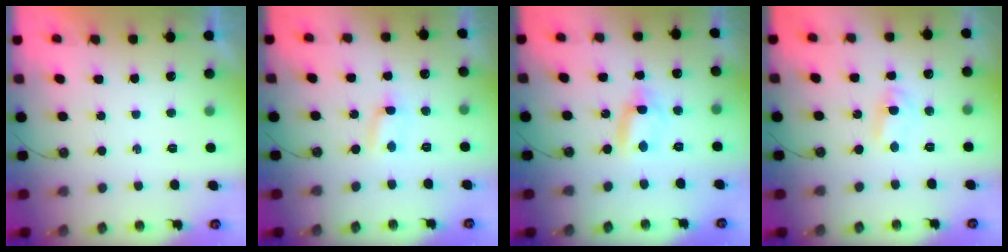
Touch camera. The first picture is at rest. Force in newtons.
{"total": 1.6, "press": 1.5, "slide": 0.3}
{"total": 4.1, "press": 4.1, "slide": 0.2}
{"total": 1.7, "press": 1.7, "slide": 0.2}